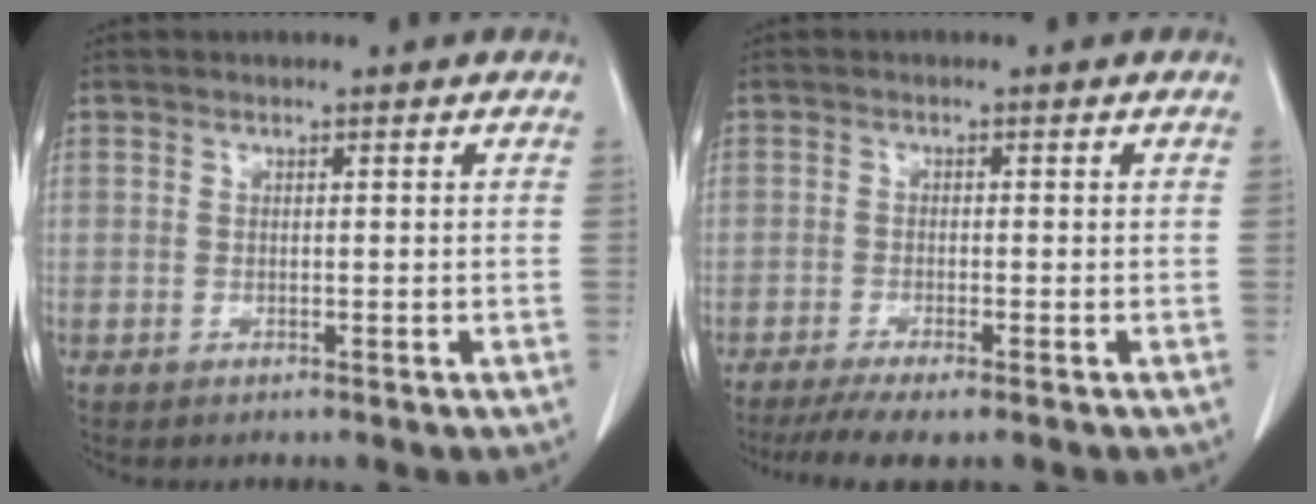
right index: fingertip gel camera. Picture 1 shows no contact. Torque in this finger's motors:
{"motor_torque": [0.41, -0.44, 0.18, 0.06]}